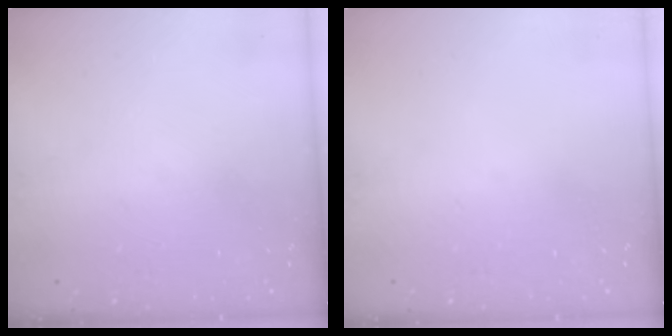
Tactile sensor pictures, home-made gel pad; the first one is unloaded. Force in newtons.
{"total": 0.0}